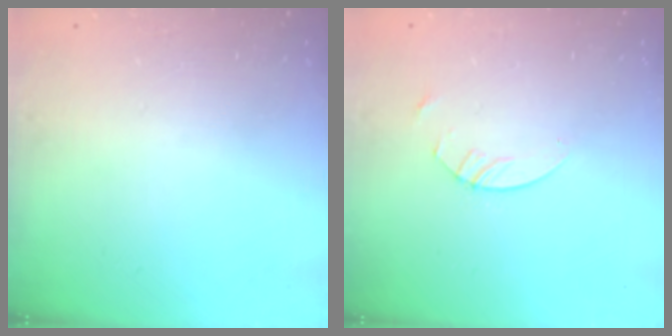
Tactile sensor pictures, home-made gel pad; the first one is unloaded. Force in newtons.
{"total": 2.4, "press": 2.4, "slide": 0.1}